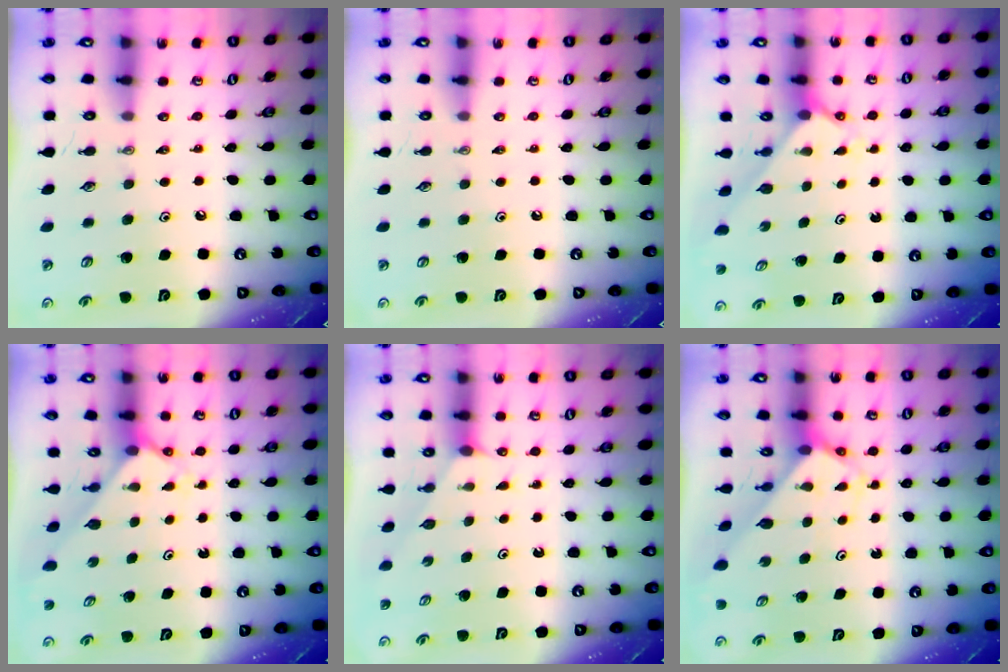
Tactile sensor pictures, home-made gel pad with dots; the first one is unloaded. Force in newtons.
{"total": 0.0}
{"total": 1.9, "press": 1.9, "slide": 0.2}
{"total": 2.5, "press": 2.5, "slide": 0.2}
{"total": 0.9, "press": 0.9, "slide": 0.2}
{"total": 2.9, "press": 2.9, "slide": 0.1}